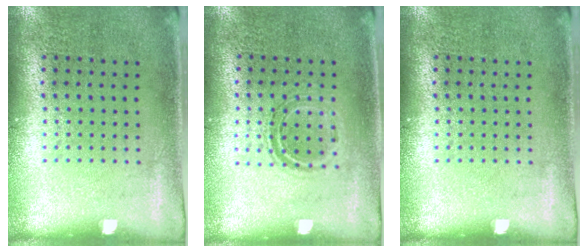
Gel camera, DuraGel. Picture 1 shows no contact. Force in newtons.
{"total": 1.1, "press": 0.9, "slide": 0.6}
{"total": 0.0}